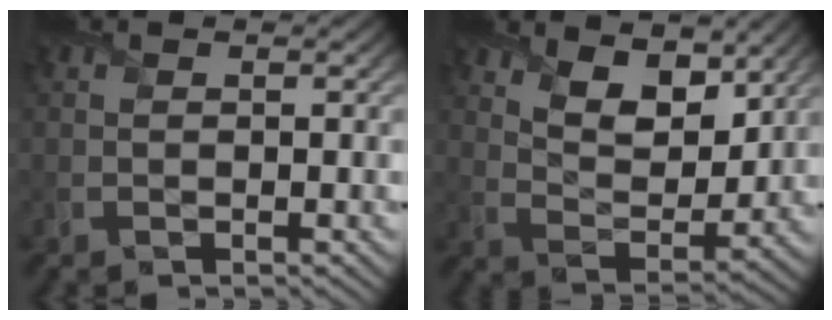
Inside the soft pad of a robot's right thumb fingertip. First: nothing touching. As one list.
[{"total": 9.3, "force": [6.3, 4.0, 5.6], "torque": [-0.104, -0.016, 0.108]}]